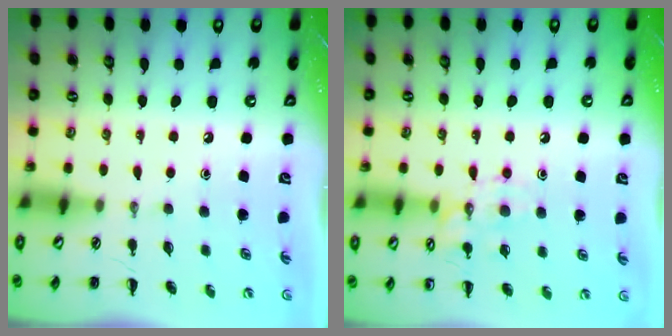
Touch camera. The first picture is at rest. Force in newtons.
{"total": 11.1, "press": 11.1, "slide": 0.6}